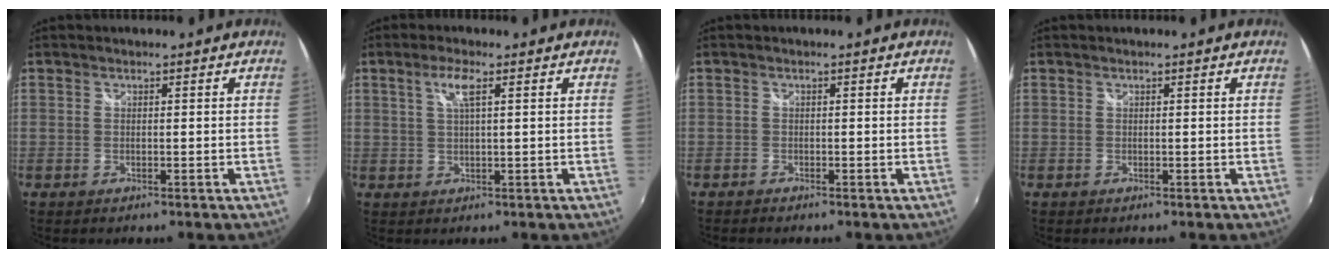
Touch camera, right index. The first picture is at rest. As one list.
[{"total": 3.6, "force": [1.5, 0.3, 3.2], "torque": [-0.064, 0.005, 0.028]}, {"total": 0.8, "force": [-0.7, 0.3, 0.1], "torque": [-0.006, -0.002, -0.015]}, {"total": 0.0}]